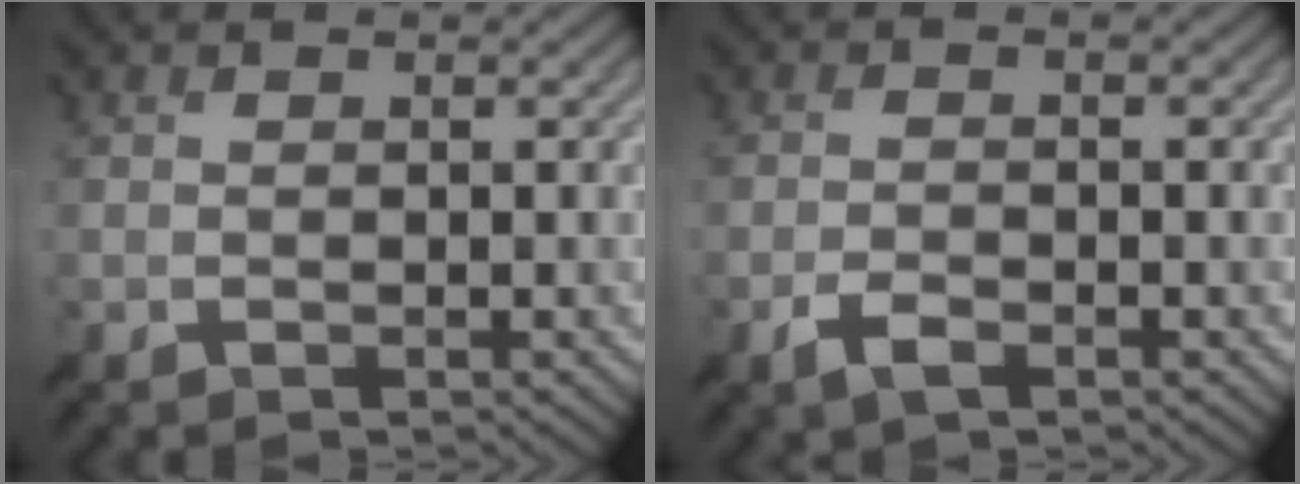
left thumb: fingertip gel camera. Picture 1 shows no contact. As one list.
[{"total": 2.5, "force": [-1.6, 0.8, 1.7], "torque": [-0.036, -0.001, -0.032]}]